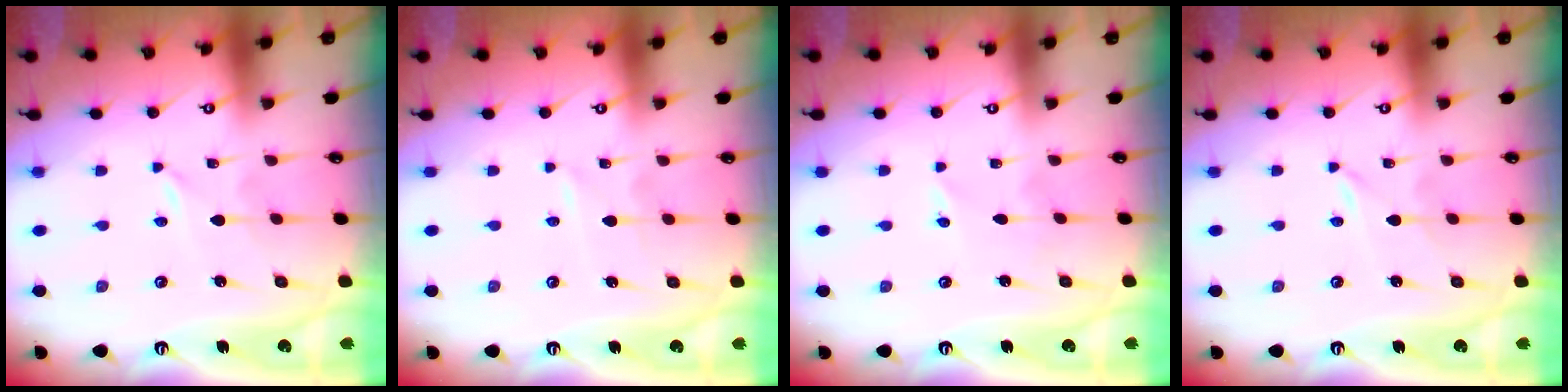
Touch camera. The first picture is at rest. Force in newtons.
{"total": 0.8, "press": 0.8, "slide": 0.1}
{"total": 3.5, "press": 3.5, "slide": 0.3}
{"total": 0.0}